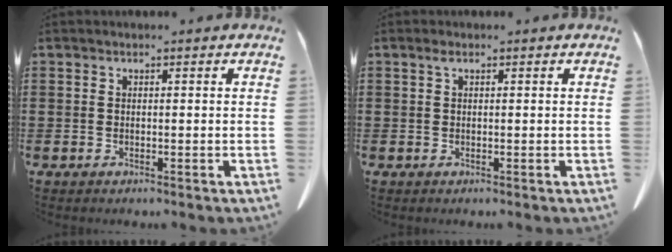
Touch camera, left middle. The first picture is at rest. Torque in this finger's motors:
{"motor_torque": [1.03, 0.72, 0.37, 0.12]}